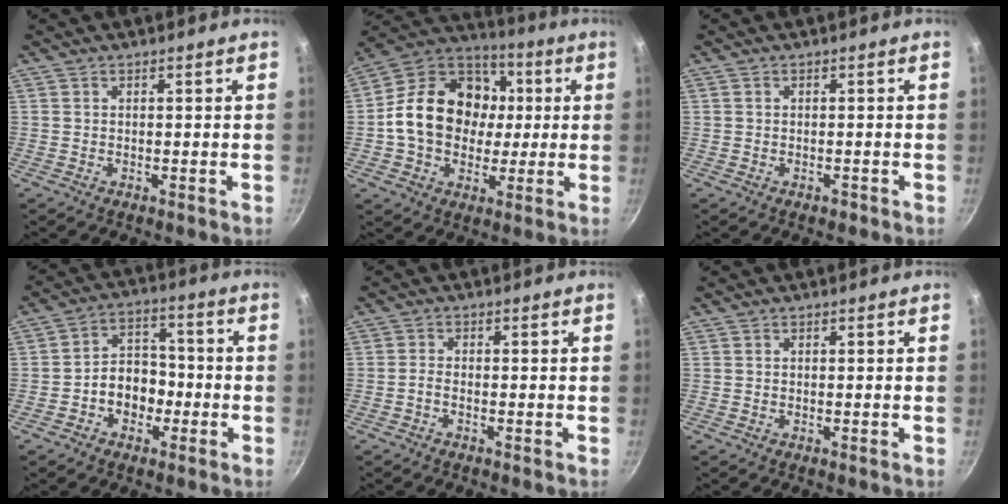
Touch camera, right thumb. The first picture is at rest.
{"total": 20.7, "force": [0.7, 16.4, 12.7], "torque": [-0.189, 0.032, 0.002]}
{"total": 1.0, "force": [-0.5, 0.7, 0.5], "torque": [-0.006, 0.006, -0.005]}
{"total": 7.8, "force": [-2.6, 6.0, 4.4], "torque": [-0.026, 0.037, -0.047]}
{"total": 1.4, "force": [-0.9, 0.4, 0.9], "torque": [-0.025, 0.010, -0.025]}
{"total": 0.0}